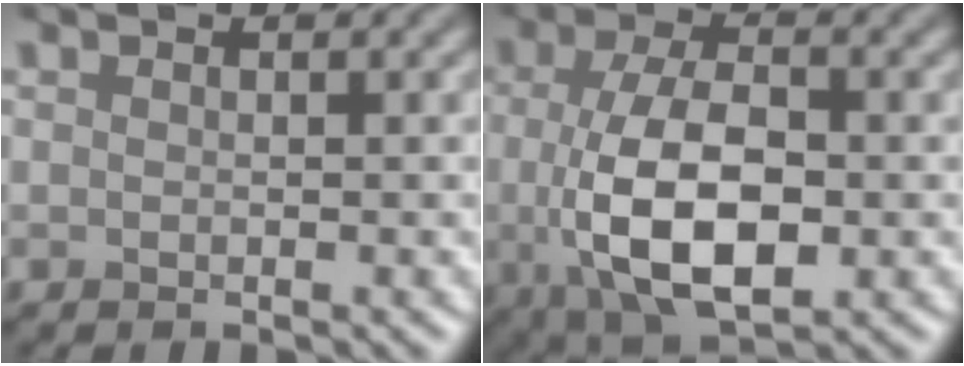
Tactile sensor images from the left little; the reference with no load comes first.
{"total": 8.8, "force": [-1.1, 4.2, 7.6], "torque": [-0.152, -0.009, -0.019]}